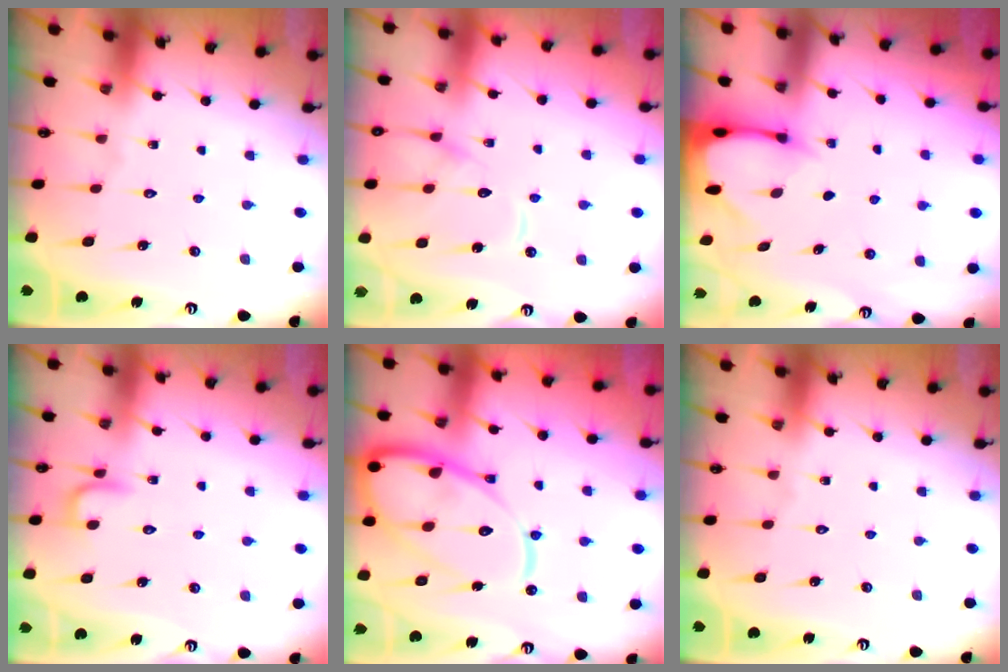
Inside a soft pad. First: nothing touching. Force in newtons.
{"total": 12.3, "press": 12.2, "slide": 1.3}
{"total": 2.4, "press": 2.4, "slide": 0.3}
{"total": 4.0, "press": 3.9, "slide": 0.6}
{"total": 19.7, "press": 19.6, "slide": 1.8}
{"total": 0.0}